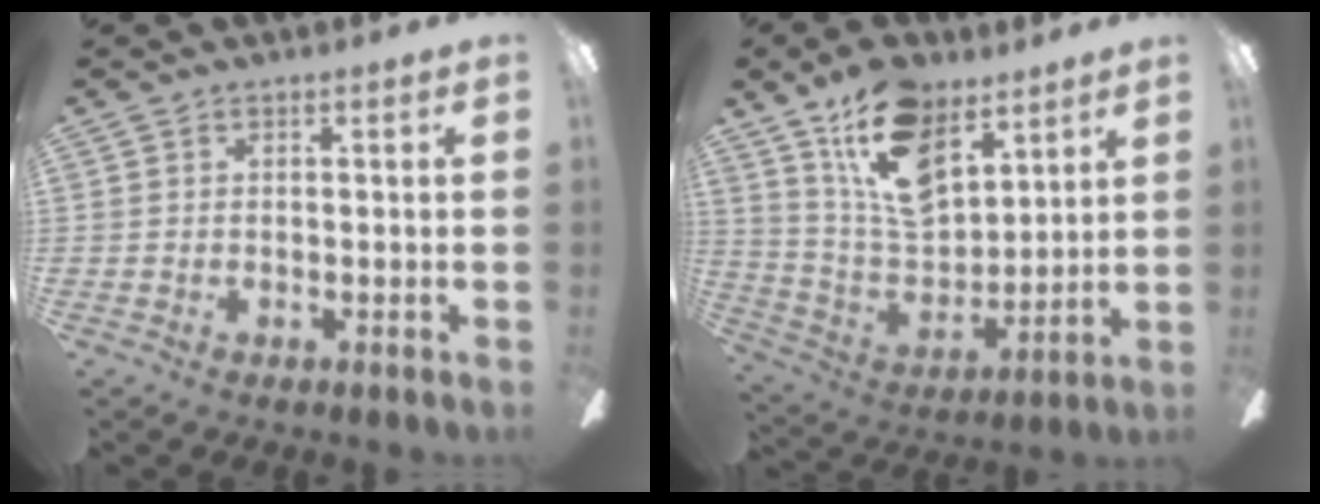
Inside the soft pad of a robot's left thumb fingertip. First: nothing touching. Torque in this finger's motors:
{"motor_torque": [0.16, 0.32, 1.13, -1.56, 0.15]}